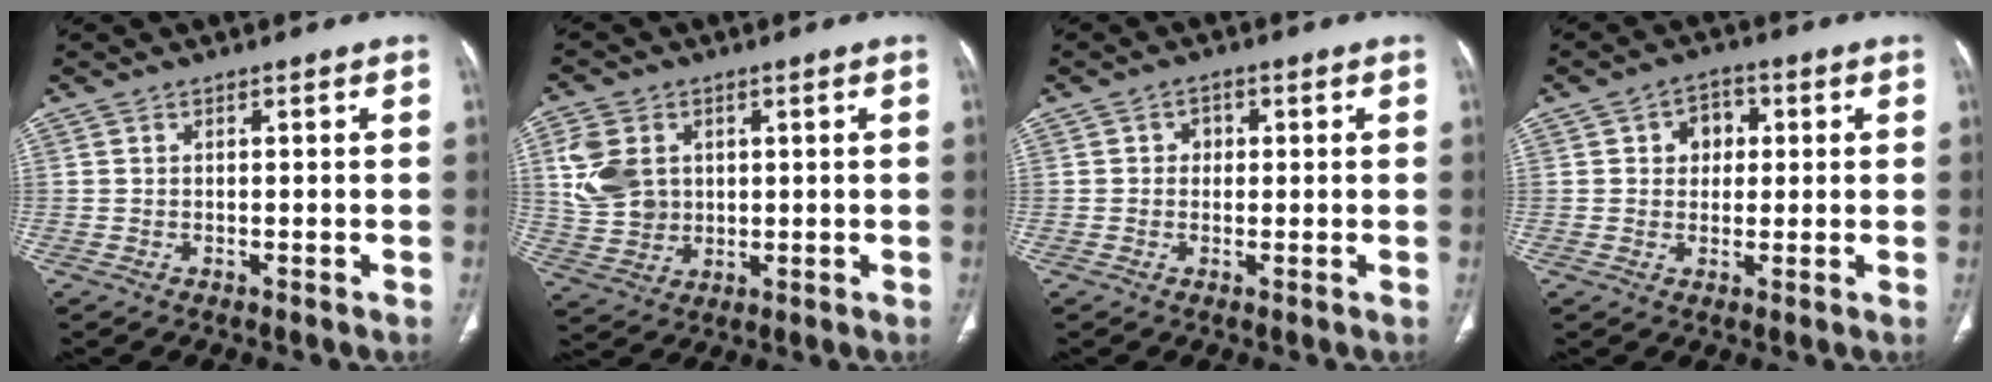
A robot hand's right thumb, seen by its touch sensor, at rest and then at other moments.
{"total": 9.7, "force": [2.5, 7.7, 5.3], "torque": [-0.095, -0.006, 0.058]}
{"total": 2.2, "force": [0.3, 1.9, 1.0], "torque": [-0.002, 0.005, 0.001]}
{"total": 5.4, "force": [1.2, 4.3, 3.0], "torque": [-0.013, 0.003, 0.014]}